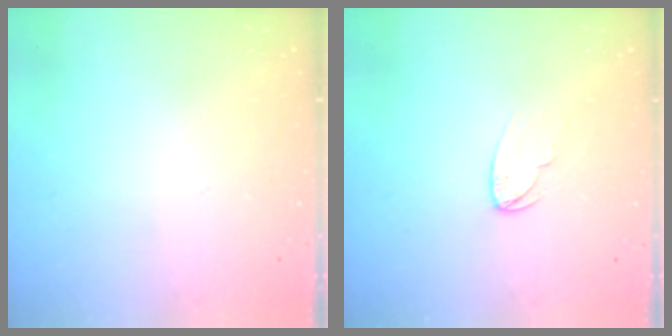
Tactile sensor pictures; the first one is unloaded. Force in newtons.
{"total": 6.3, "press": 6.2, "slide": 0.4}